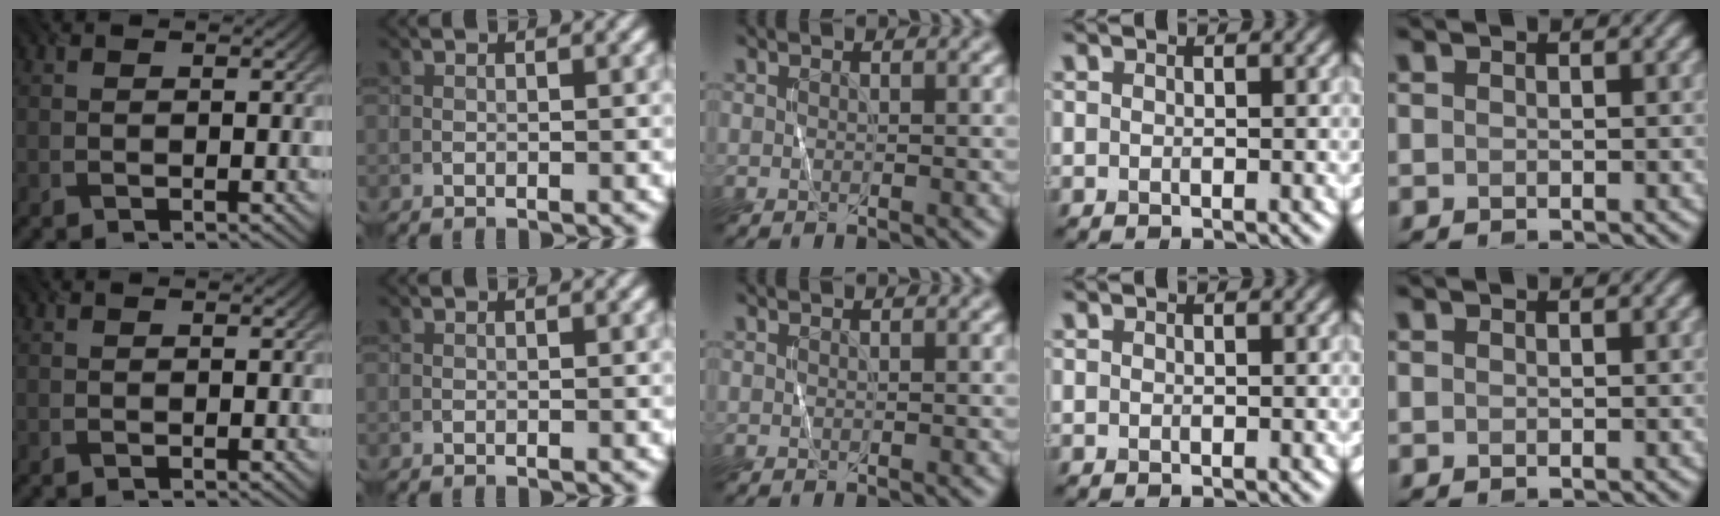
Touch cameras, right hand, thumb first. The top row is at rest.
{}